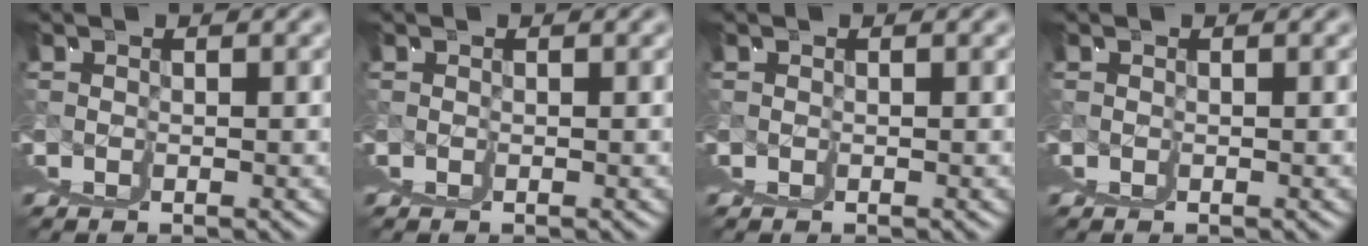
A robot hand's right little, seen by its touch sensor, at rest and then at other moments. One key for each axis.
{"total": 0.0}
{"total": 0.0}
{"total": 0.0}